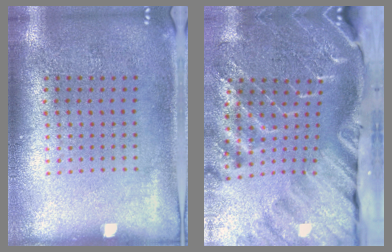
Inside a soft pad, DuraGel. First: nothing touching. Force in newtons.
{"total": 4.6, "press": 3.4, "slide": 3.0}